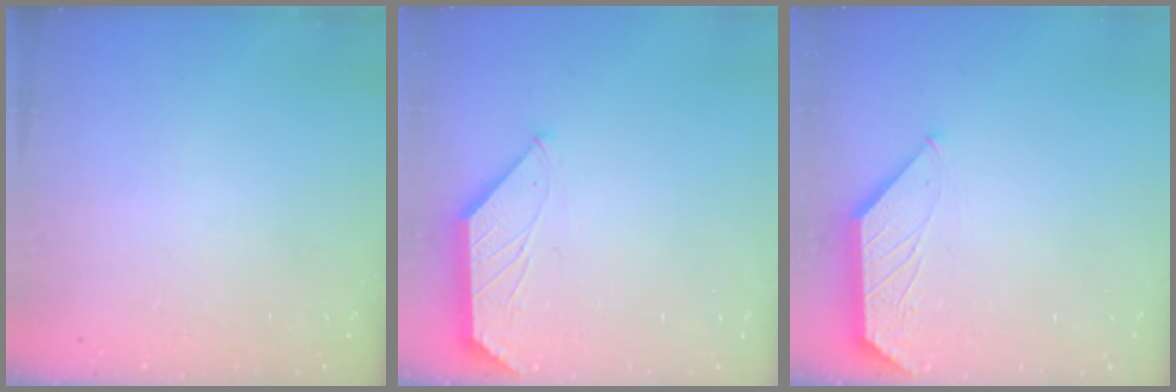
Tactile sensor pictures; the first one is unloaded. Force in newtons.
{"total": 1.3, "press": 1.2, "slide": 0.3}
{"total": 0.8, "press": 0.8, "slide": 0.2}